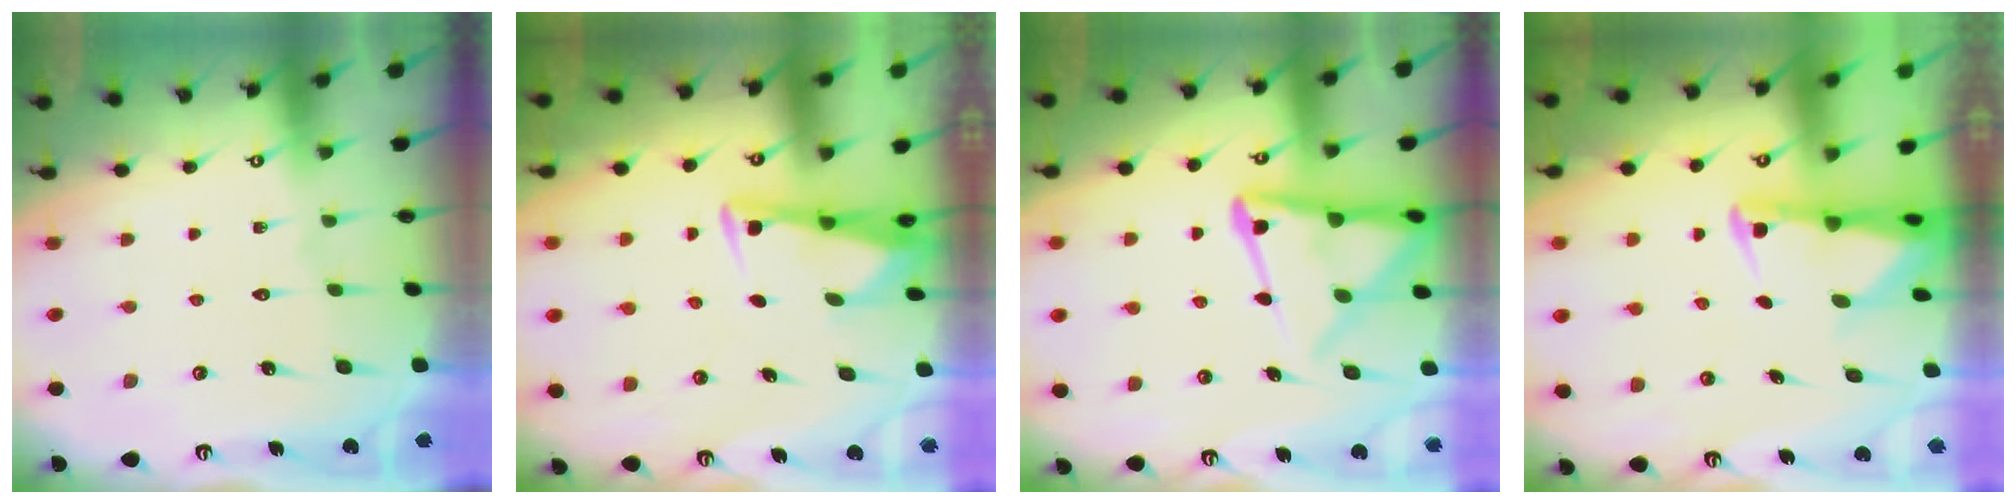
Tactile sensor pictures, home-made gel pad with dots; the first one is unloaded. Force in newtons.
{"total": 3.4, "press": 3.4, "slide": 0.4}
{"total": 12.6, "press": 12.5, "slide": 1.2}
{"total": 2.5, "press": 2.5, "slide": 0.4}